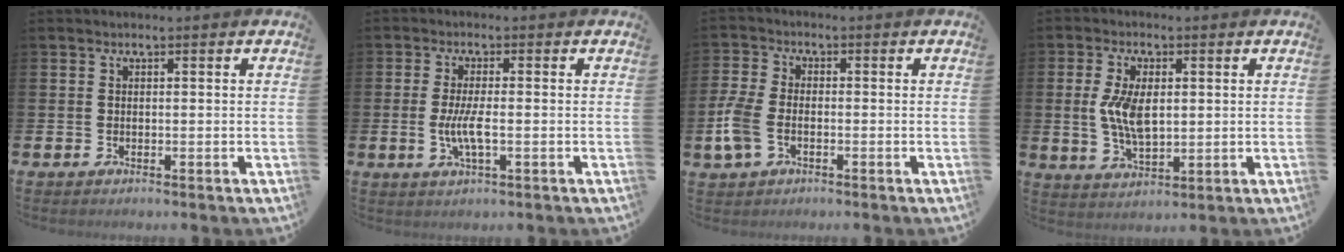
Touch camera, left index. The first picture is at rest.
{"total": 3.9, "force": [-0.6, 0.9, 3.7], "torque": [-0.081, 0.001, -0.012]}
{"total": 5.5, "force": [-1.3, 3.3, 4.1], "torque": [-0.085, 0.002, -0.029]}
{"total": 6.8, "force": [1.1, 3.3, 5.9], "torque": [-0.105, -0.001, 0.015]}